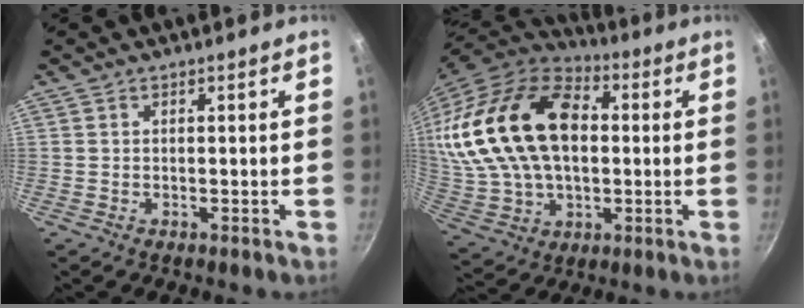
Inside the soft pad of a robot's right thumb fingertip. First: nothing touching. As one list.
[{"total": 27.9, "force": [4.5, 18.1, 20.8], "torque": [-0.400, 0.016, 0.084]}]